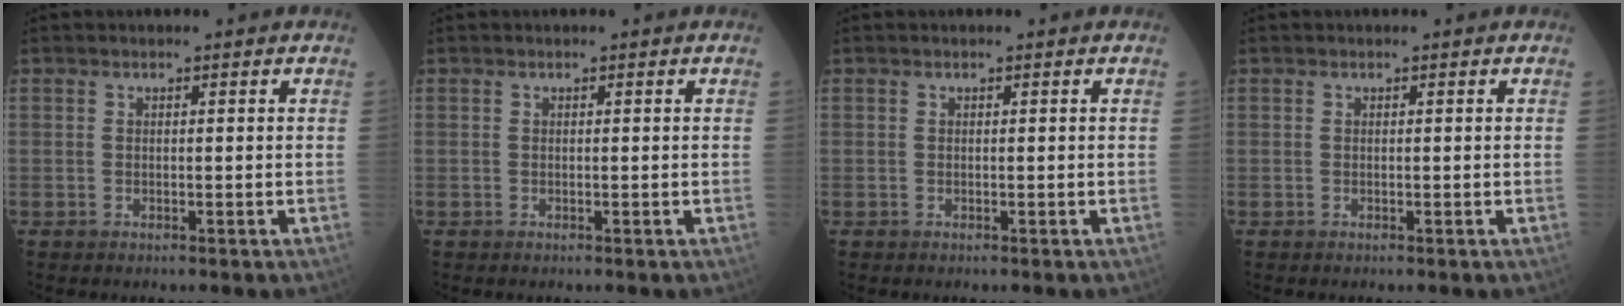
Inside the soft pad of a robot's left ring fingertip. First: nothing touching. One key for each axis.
{"total": 0.0}
{"total": 0.0}
{"total": 0.0}